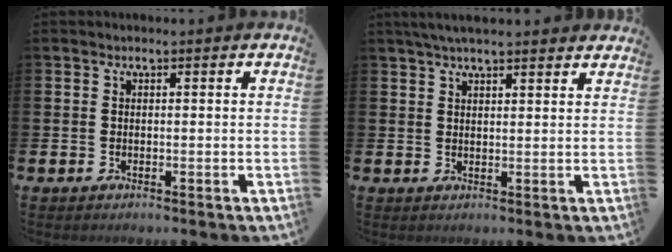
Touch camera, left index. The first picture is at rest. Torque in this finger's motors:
{"motor_torque": [0.97, -1.17, 0.67, 0.09]}